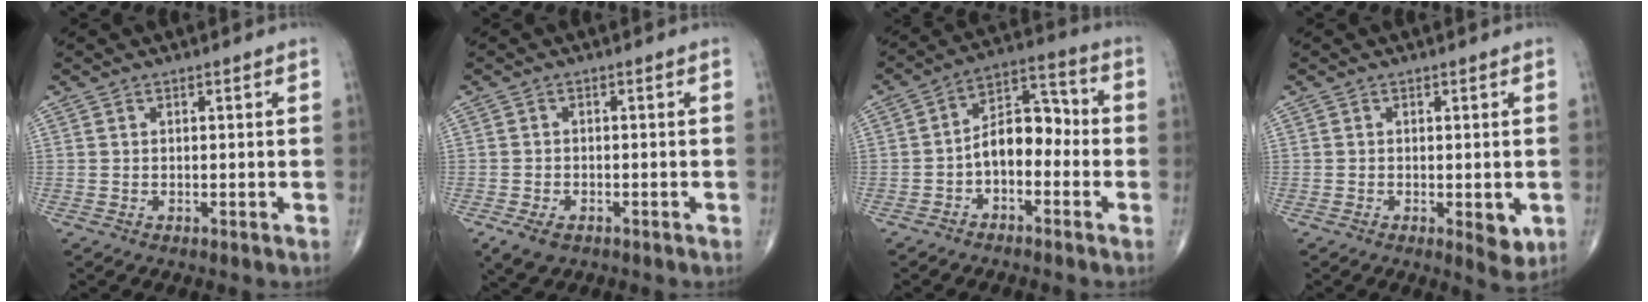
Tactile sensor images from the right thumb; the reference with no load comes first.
{"total": 4.2, "force": [-2.4, 2.5, 2.5], "torque": [-0.045, 0.001, -0.036]}
{"total": 9.3, "force": [-2.2, 5.6, 7.0], "torque": [-0.089, 0.046, -0.050]}
{"total": 4.0, "force": [-0.9, 1.6, 3.5], "torque": [-0.036, -0.008, -0.010]}